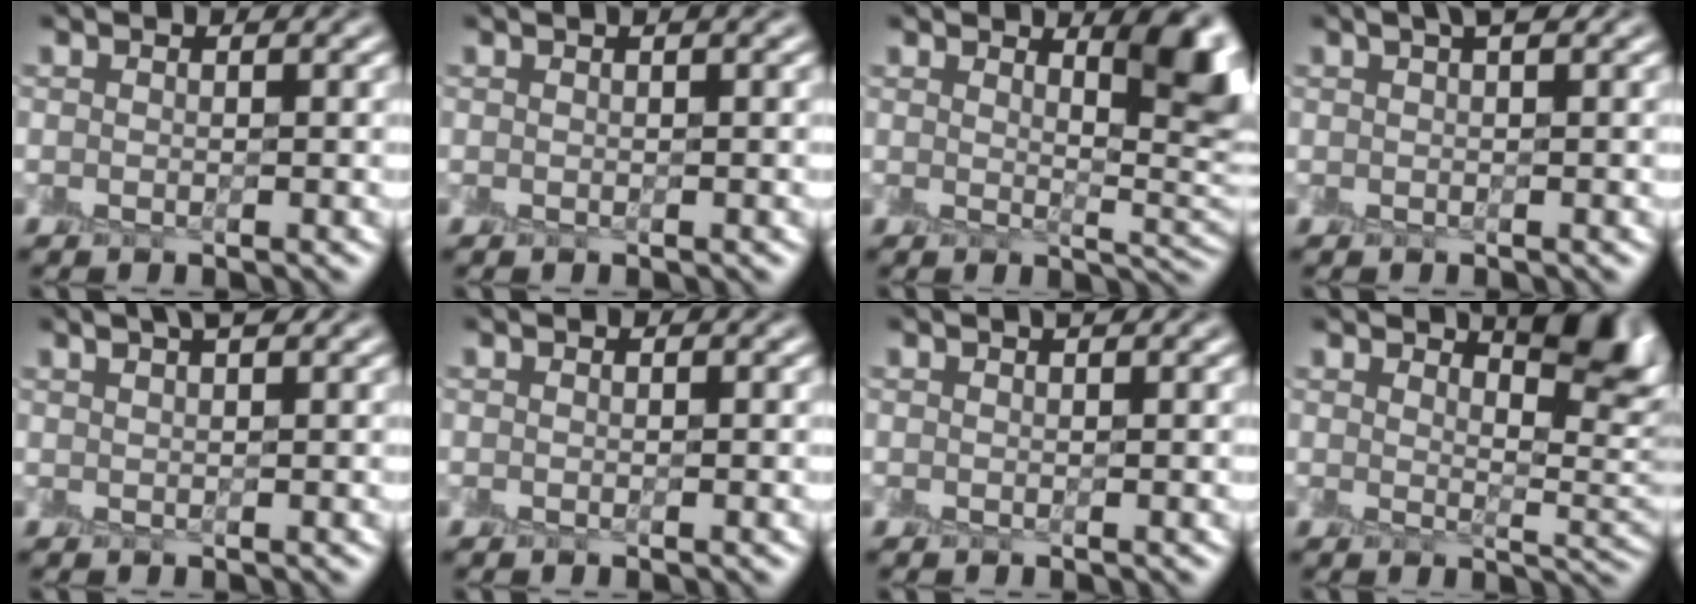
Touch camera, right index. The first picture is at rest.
{"total": 1.0, "force": [0.5, 0.3, 0.8], "torque": [-0.008, 0.002, 0.002]}
{"total": 6.3, "force": [2.9, 1.8, 5.3], "torque": [-0.035, 0.008, 0.041]}
{"total": 1.5, "force": [0.9, 0.1, 1.2], "torque": [-0.014, 0.006, 0.015]}
{"total": 2.1, "force": [1.4, 0.4, 1.5], "torque": [-0.013, 0.003, 0.018]}
{"total": 0.0}
{"total": 0.7, "force": [0.4, 0.1, 0.5], "torque": [-0.007, 0.002, 0.006]}
{"total": 6.2, "force": [3.7, 1.7, 4.6], "torque": [-0.039, 0.007, 0.061]}